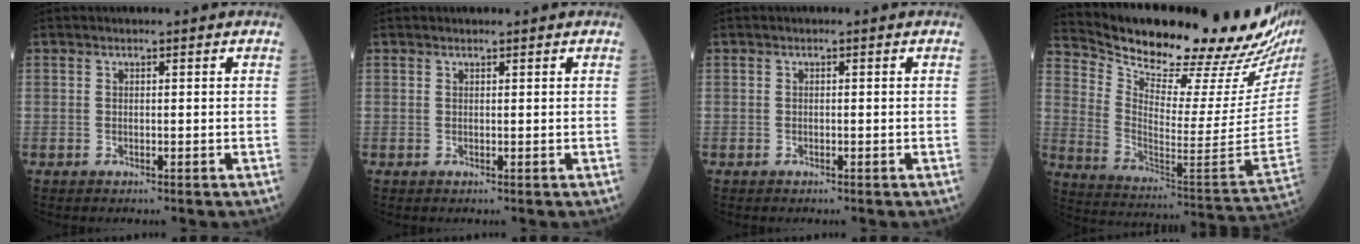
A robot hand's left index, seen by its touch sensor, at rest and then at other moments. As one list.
[{"total": 0.6, "force": [0.5, 0.2, 0.0], "torque": [-0.006, 0.000, 0.009]}, {"total": 0.0}, {"total": 28.9, "force": [25.3, 1.7, 13.7], "torque": [-0.233, -0.117, 0.352]}]